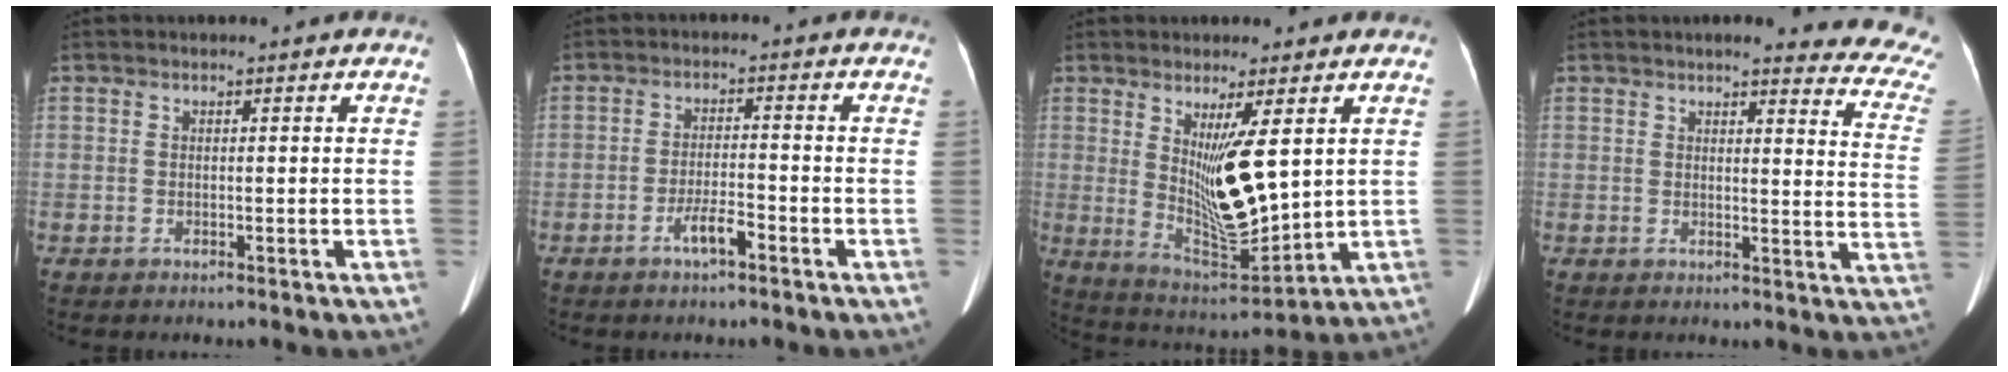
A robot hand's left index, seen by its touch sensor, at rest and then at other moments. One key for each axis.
{"total": 3.5, "fx": -2.2, "fy": 0.5, "fz": 2.7, "tx": -0.053, "ty": -0.001, "tz": -0.040}
{"total": 10.8, "fx": 2.5, "fy": 1.8, "fz": 10.3, "tx": -0.184, "ty": -0.027, "tz": 0.058}
{"total": 15.0, "fx": 13.5, "fy": 1.6, "fz": 6.2, "tx": -0.048, "ty": -0.059, "tz": 0.124}